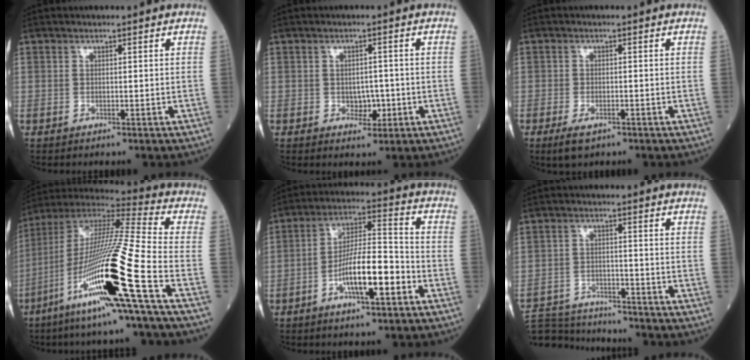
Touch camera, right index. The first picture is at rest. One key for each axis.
{"total": 3.0, "fx": -0.6, "fy": 2.0, "fz": 2.1, "tx": -0.023, "ty": 0.004, "tz": -0.005}
{"total": 3.1, "fx": -1.8, "fy": 1.3, "fz": 2.1, "tx": -0.048, "ty": -0.006, "tz": -0.025}
{"total": 23.9, "fx": -9.6, "fy": -0.8, "fz": 21.9, "tx": -0.428, "ty": -0.045, "tz": -0.186}
{"total": 11.3, "fx": -4.4, "fy": 2.2, "fz": 10.2, "tx": -0.186, "ty": 0.010, "tz": -0.077}
{"total": 11.9, "fx": -11.5, "fy": 1.7, "fz": 2.7, "tx": -0.052, "ty": 0.002, "tz": -0.181}